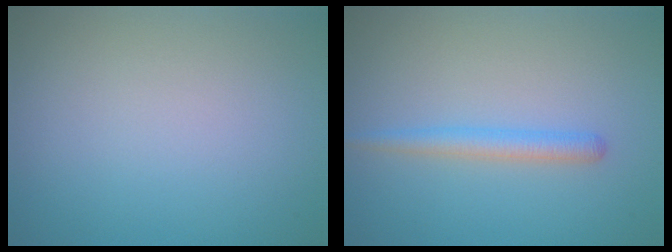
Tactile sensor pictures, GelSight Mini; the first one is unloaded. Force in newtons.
{"total": 1.9, "press": 1.9, "slide": 0.0}